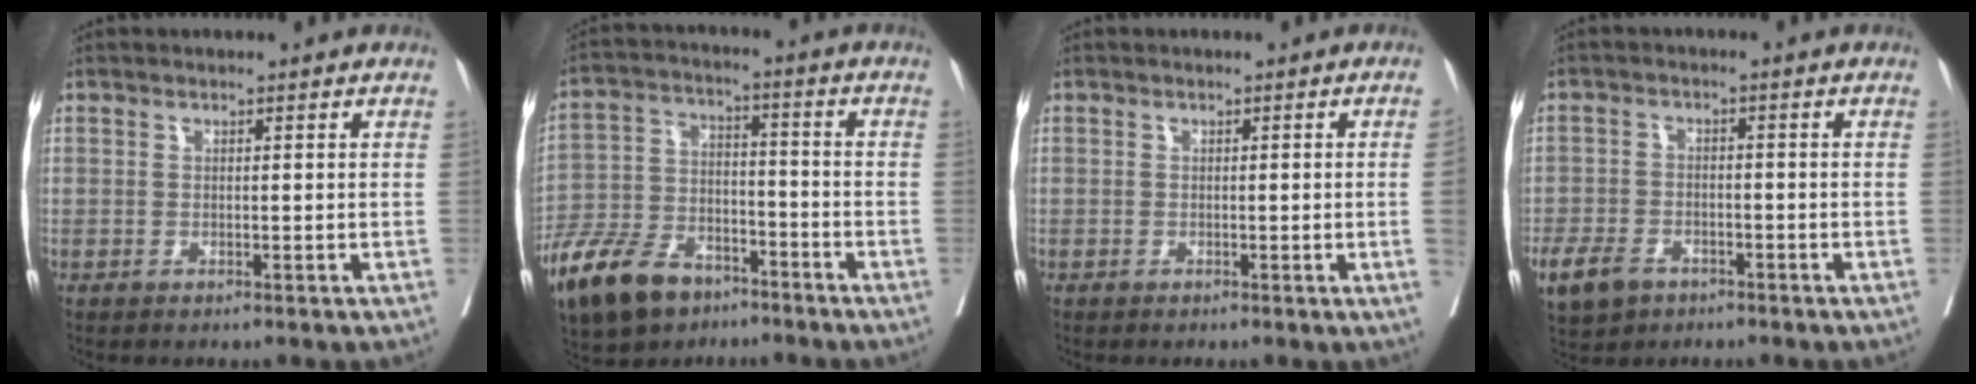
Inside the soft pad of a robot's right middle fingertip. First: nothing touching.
{"total": 14.1, "force": [-9.8, 7.3, 7.1], "torque": [-0.150, -0.005, -0.177]}
{"total": 2.7, "force": [-0.2, -1.1, 2.4], "torque": [-0.037, -0.006, 0.001]}
{"total": 8.4, "force": [-5.1, 5.6, 3.6], "torque": [-0.085, -0.004, -0.086]}